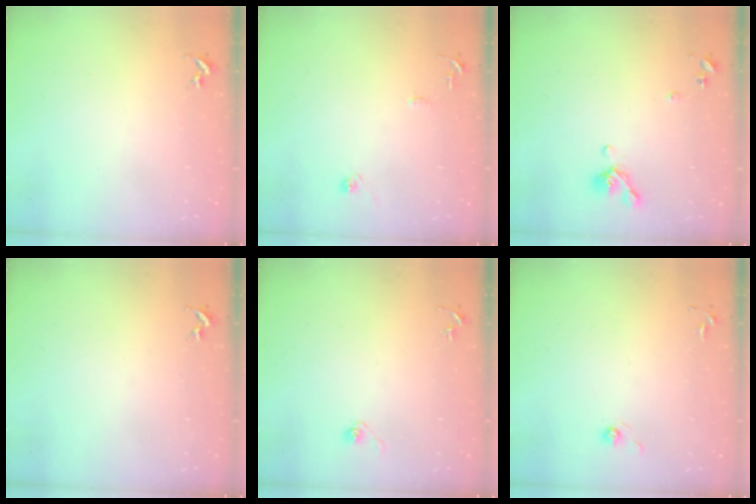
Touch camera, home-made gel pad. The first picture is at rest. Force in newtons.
{"total": 9.1, "press": 9.1, "slide": 0.8}
{"total": 8.6, "press": 8.4, "slide": 1.4}
{"total": 0.0}
{"total": 3.6, "press": 2.9, "slide": 2.0}
{"total": 4.7, "press": 4.4, "slide": 1.5}